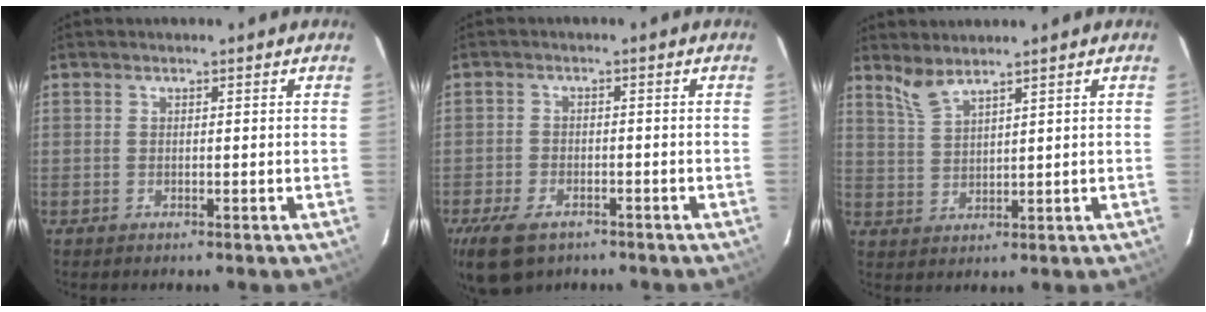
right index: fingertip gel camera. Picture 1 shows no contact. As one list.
[{"total": 9.8, "force": [-6.4, 5.2, 5.3], "torque": [-0.134, -0.021, -0.112]}, {"total": 3.8, "force": [3.4, 0.1, 1.7], "torque": [-0.039, 0.002, 0.075]}]